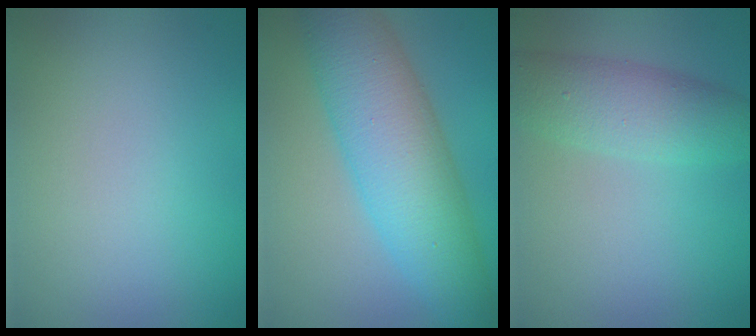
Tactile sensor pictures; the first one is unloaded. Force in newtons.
{"total": 8.4, "press": 8.4, "slide": 0.1}
{"total": 4.7, "press": 4.7, "slide": 0.2}